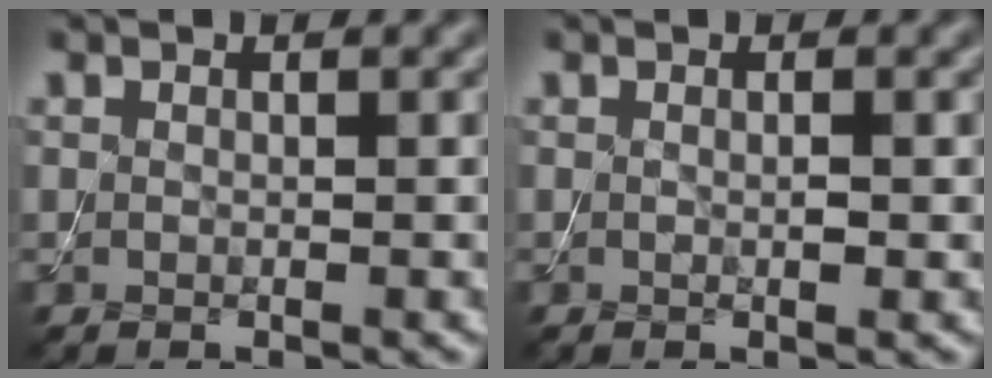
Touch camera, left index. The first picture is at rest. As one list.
[{"total": 0.9, "force": [0.0, 0.1, 0.9], "torque": [-0.014, -0.002, -0.002]}]